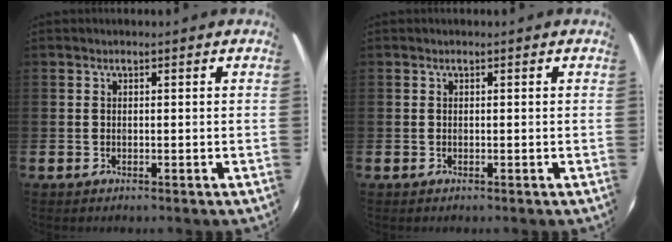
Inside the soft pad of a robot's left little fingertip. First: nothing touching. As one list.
[{"total": 0.0}]